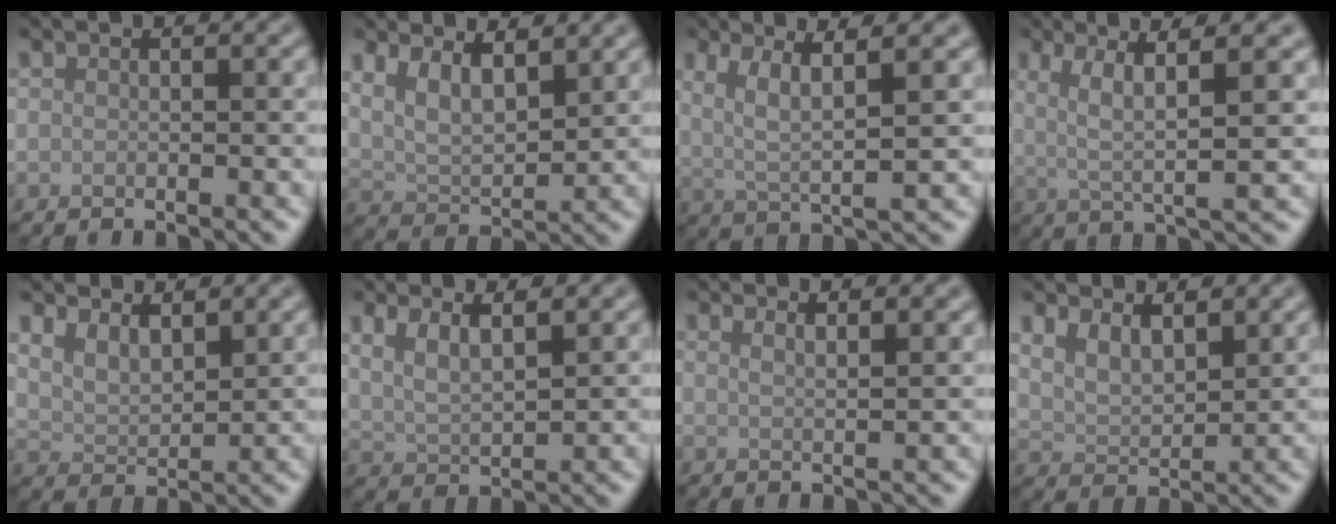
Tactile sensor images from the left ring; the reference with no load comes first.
{"total": 4.8, "force": [2.6, 2.3, 3.3], "torque": [-0.072, -0.008, 0.049]}
{"total": 5.3, "force": [2.0, 1.2, 4.7], "torque": [-0.089, 0.001, 0.039]}
{"total": 5.9, "force": [1.7, 1.1, 5.5], "torque": [-0.101, 0.003, 0.032]}
{"total": 3.4, "force": [2.6, 1.5, 1.6], "torque": [-0.040, -0.003, 0.045]}
{"total": 3.9, "force": [2.2, 1.4, 2.9], "torque": [-0.061, 0.007, 0.036]}
{"total": 3.7, "force": [2.6, 1.5, 2.3], "torque": [0.000, 0.014, 0.009]}
{"total": 3.6, "force": [2.4, 1.7, 2.0], "torque": [-0.048, -0.005, 0.044]}